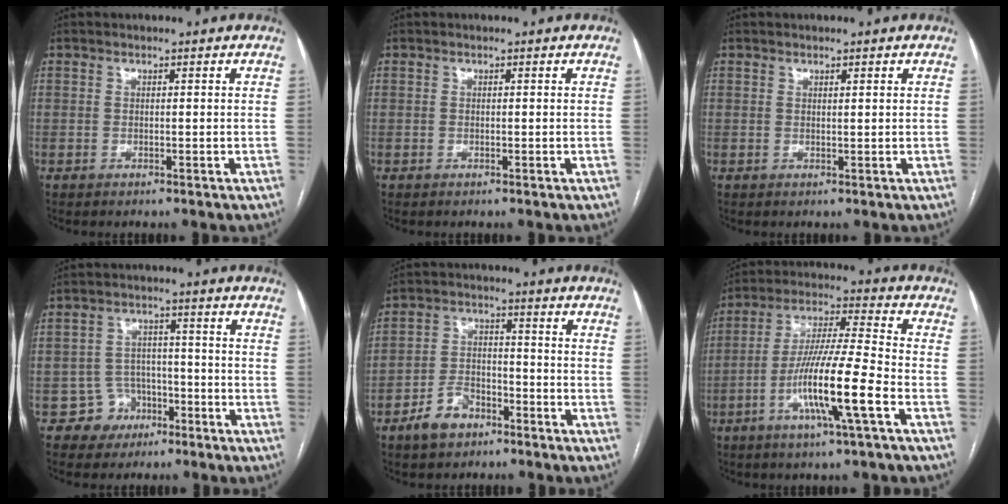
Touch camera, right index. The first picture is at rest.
{"total": 0.0}
{"total": 0.6, "force": [0.5, 0.0, 0.4], "torque": [-0.006, 0.001, 0.007]}
{"total": 5.3, "force": [-2.9, 4.4, 0.1], "torque": [0.010, 0.015, -0.042]}
{"total": 6.7, "force": [-4.4, 4.0, 3.2], "torque": [-0.068, 0.014, -0.075]}
{"total": 13.3, "force": [-5.0, -0.3, 12.3], "torque": [-0.234, -0.004, -0.096]}